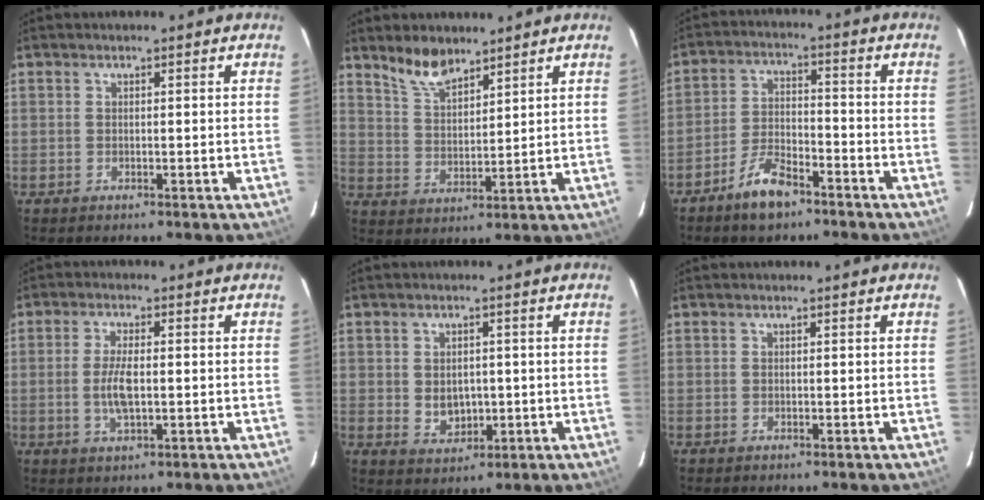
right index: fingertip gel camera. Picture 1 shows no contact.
{"total": 6.9, "force": [5.7, 2.4, 3.1], "torque": [-0.058, 0.006, 0.112]}
{"total": 7.6, "force": [-5.7, 2.9, 4.2], "torque": [-0.097, 0.005, -0.104]}
{"total": 5.3, "force": [-0.6, 1.8, 5.0], "torque": [-0.100, -0.003, -0.010]}
{"total": 5.0, "force": [-0.2, 3.9, 3.1], "torque": [-0.054, -0.003, 0.007]}
{"total": 0.0}